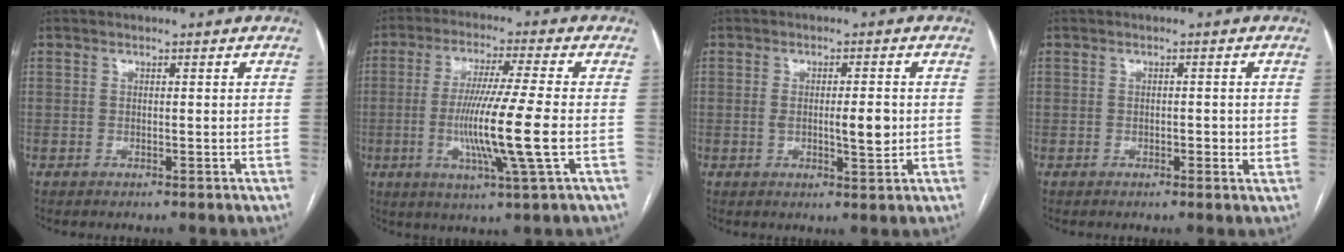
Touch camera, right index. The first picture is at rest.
{"total": 12.3, "force": [-2.2, -1.2, 12.0], "torque": [-0.235, -0.019, -0.044]}
{"total": 4.5, "force": [-0.1, 0.9, 4.4], "torque": [-0.070, 0.000, 0.002]}
{"total": 2.0, "force": [-0.3, 0.8, 1.8], "torque": [-0.028, 0.001, -0.003]}